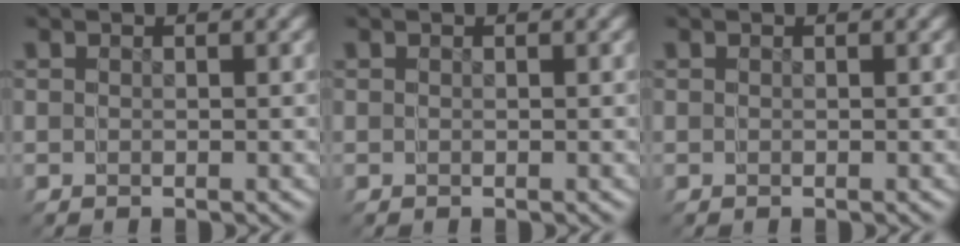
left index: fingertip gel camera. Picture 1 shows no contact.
{"total": 0.0}
{"total": 0.0}